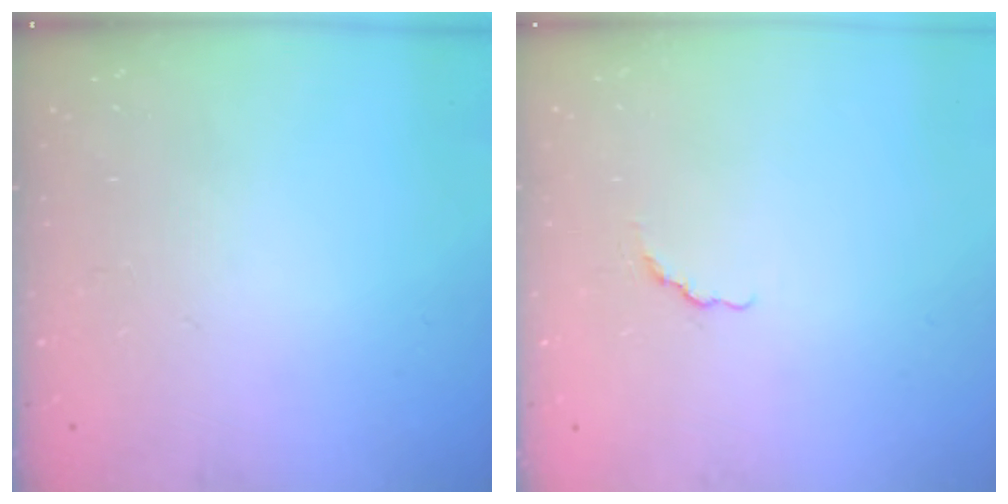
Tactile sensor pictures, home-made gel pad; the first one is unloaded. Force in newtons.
{"total": 1.5, "press": 1.3, "slide": 0.7}